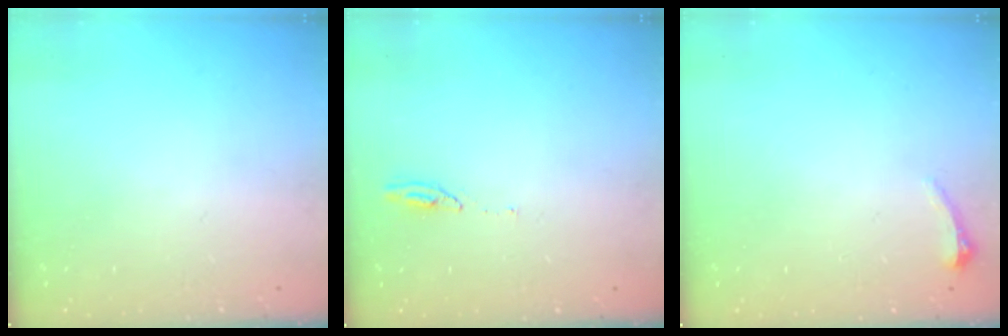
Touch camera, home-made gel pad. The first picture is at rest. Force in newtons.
{"total": 3.3, "press": 3.3, "slide": 0.3}
{"total": 4.2, "press": 3.9, "slide": 1.7}